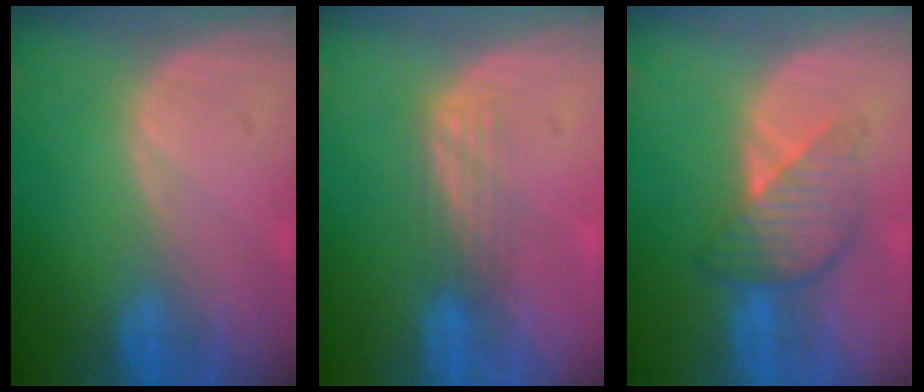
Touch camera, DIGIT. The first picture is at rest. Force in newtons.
{"total": 2.9, "press": 2.5, "slide": 1.5}
{"total": 5.5, "press": 5.4, "slide": 0.4}